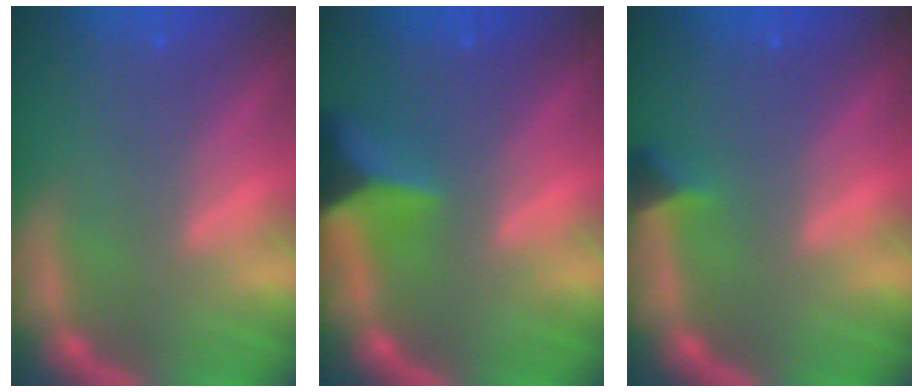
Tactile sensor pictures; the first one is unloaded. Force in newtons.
{"total": 5.4}
{"total": 1.4}